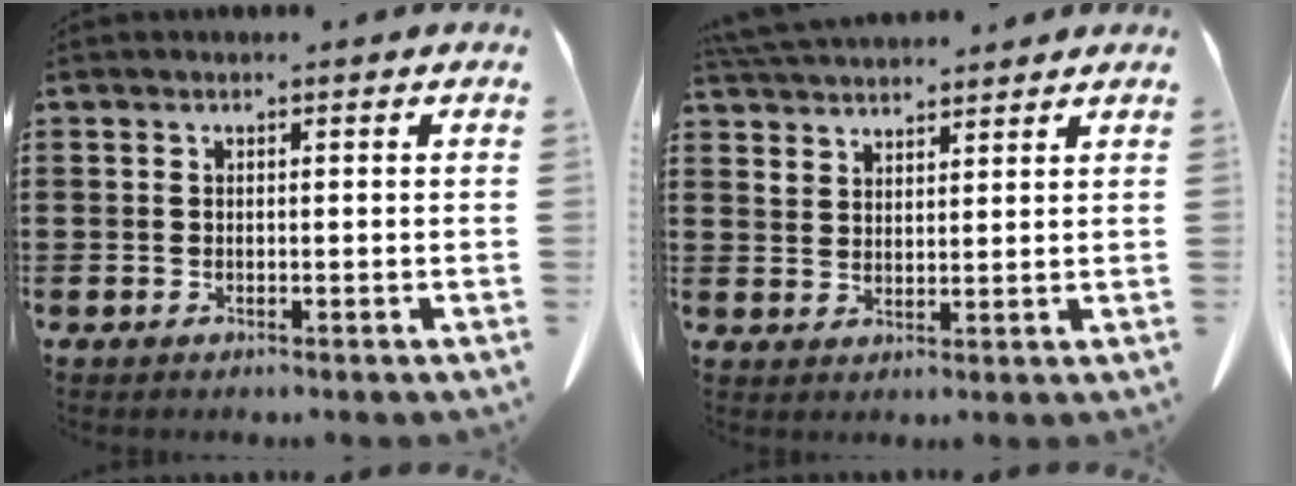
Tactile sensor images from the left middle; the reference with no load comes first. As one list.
[{"total": 4.6, "force": [4.5, 0.9, 0.6], "torque": [-0.025, -0.010, 0.086]}]